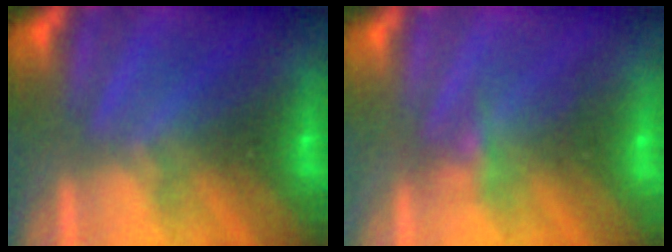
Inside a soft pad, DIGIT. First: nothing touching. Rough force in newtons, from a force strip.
{"total": 2.1}